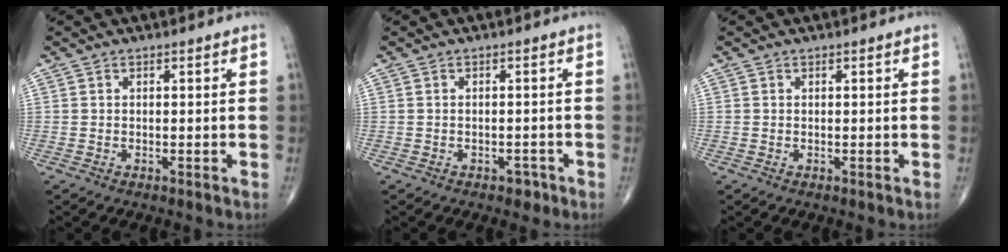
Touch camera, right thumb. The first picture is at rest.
{"total": 1.7, "force": [-1.1, 1.0, 0.7], "torque": [-0.001, 0.006, -0.014]}
{"total": 0.0}